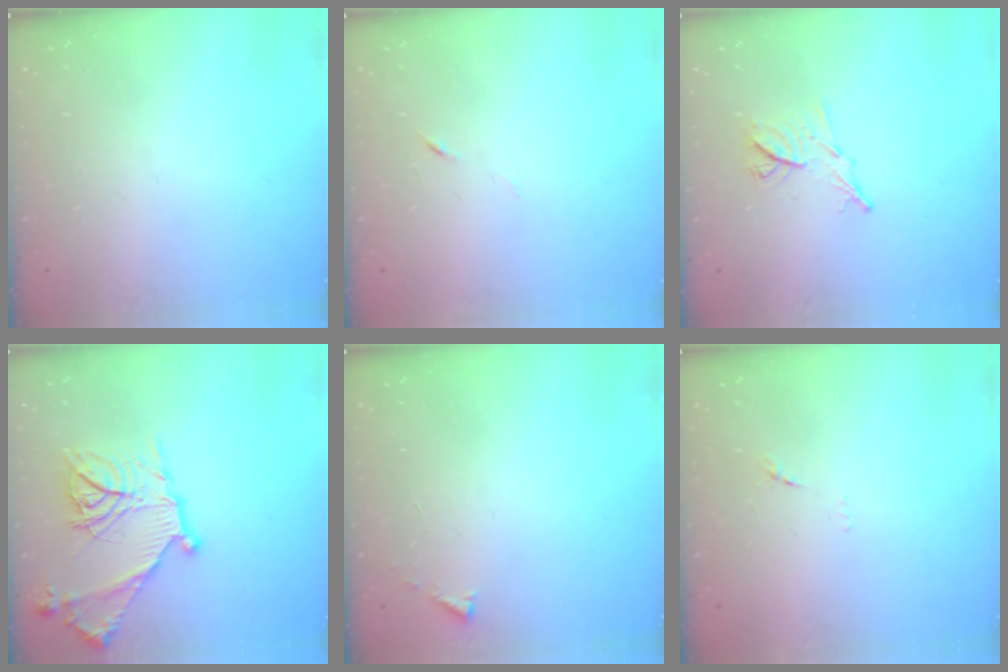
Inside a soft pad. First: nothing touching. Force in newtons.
{"total": 3.7, "press": 3.6, "slide": 0.9}
{"total": 8.6, "press": 8.6, "slide": 0.7}
{"total": 17.4, "press": 17.4, "slide": 0.5}
{"total": 2.9, "press": 2.9, "slide": 0.4}
{"total": 7.6, "press": 7.6, "slide": 0.7}